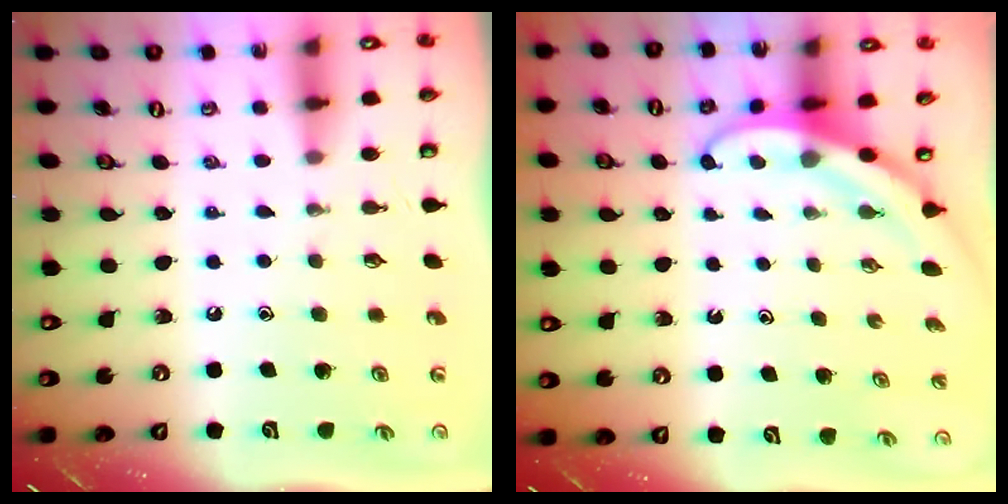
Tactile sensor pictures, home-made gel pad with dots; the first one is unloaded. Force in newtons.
{"total": 3.7, "press": 3.7, "slide": 0.3}